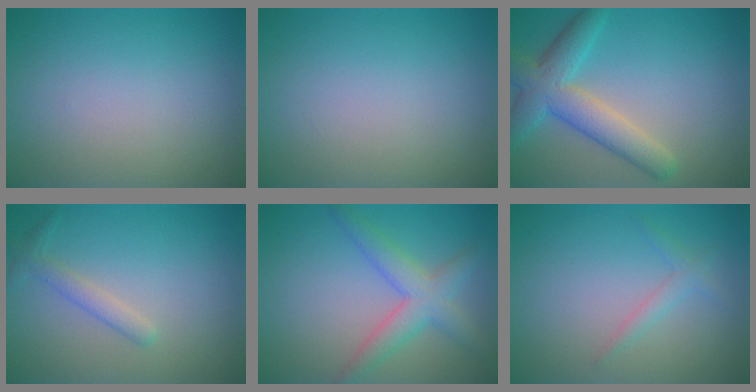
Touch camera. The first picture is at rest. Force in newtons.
{"total": 0.0}
{"total": 5.6, "press": 5.6, "slide": 0.4}
{"total": 1.7, "press": 1.7, "slide": 0.1}
{"total": 4.0, "press": 4.0, "slide": 0.2}
{"total": 1.3, "press": 1.3, "slide": 0.1}